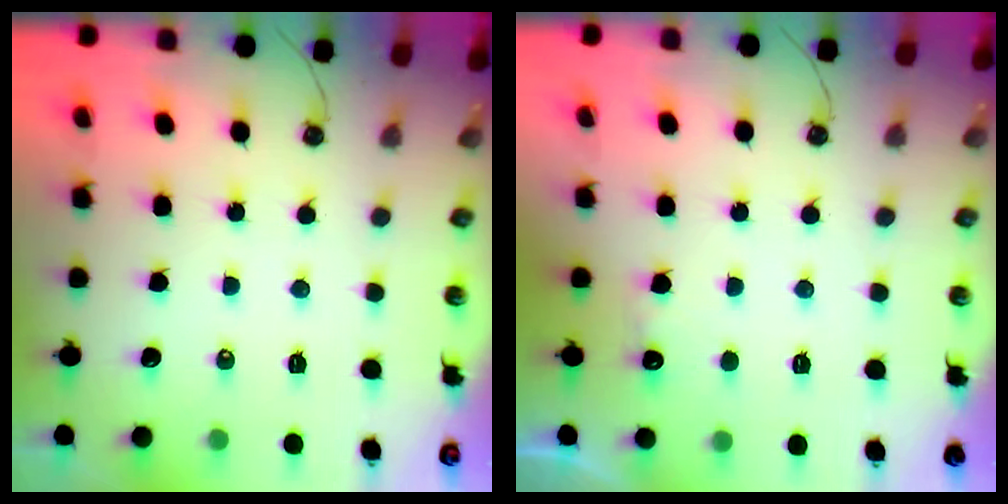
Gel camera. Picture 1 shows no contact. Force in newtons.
{"total": 5.8, "press": 5.7, "slide": 1.2}